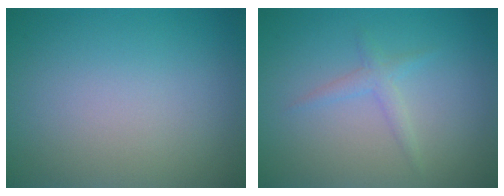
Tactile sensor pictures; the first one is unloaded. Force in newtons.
{"total": 1.4, "press": 1.4, "slide": 0.0}